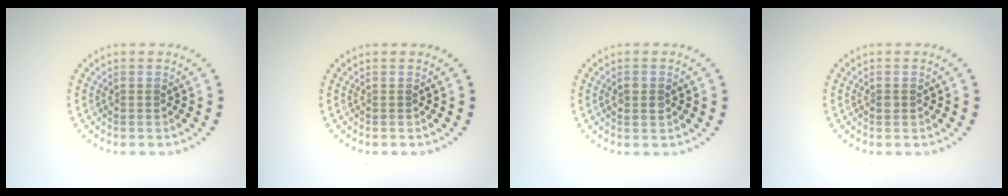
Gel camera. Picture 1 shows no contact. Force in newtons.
{"total": 0.0}
{"total": 1.0, "press": 1.0, "slide": 0.2}
{"total": 0.7, "press": 0.7, "slide": 0.1}